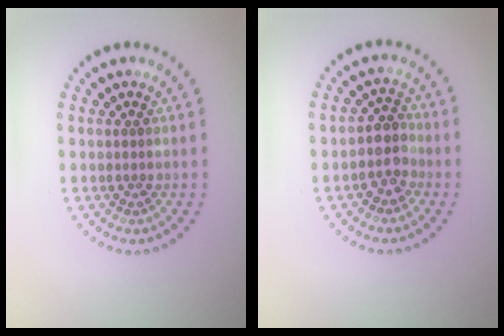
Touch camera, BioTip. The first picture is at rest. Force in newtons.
{"total": 2.5, "press": 2.2, "slide": 1.2}